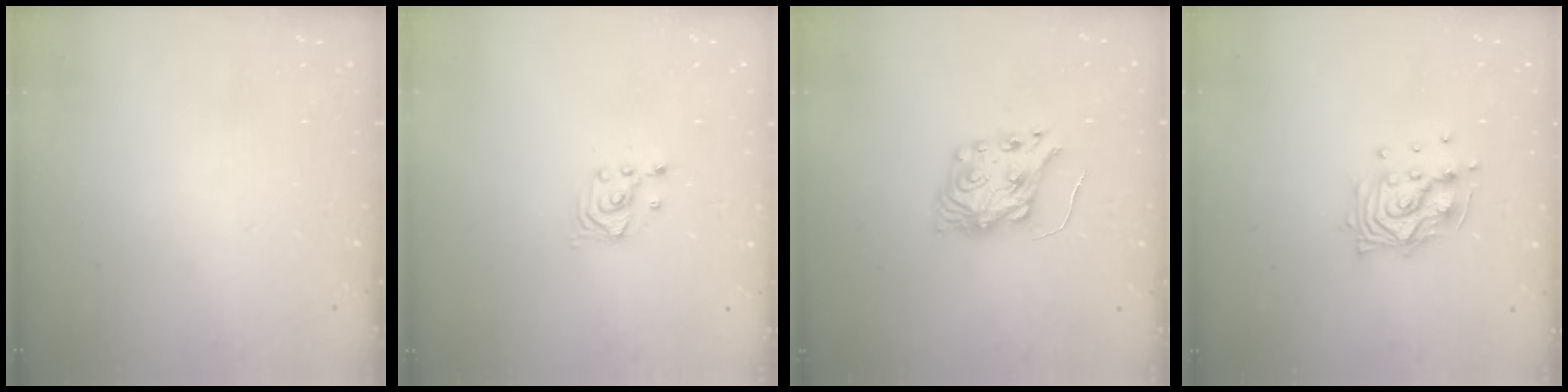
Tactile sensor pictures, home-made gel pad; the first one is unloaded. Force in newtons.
{"total": 2.4, "press": 2.3, "slide": 0.2}
{"total": 7.1, "press": 7.0, "slide": 0.7}
{"total": 11.7, "press": 11.7, "slide": 0.6}